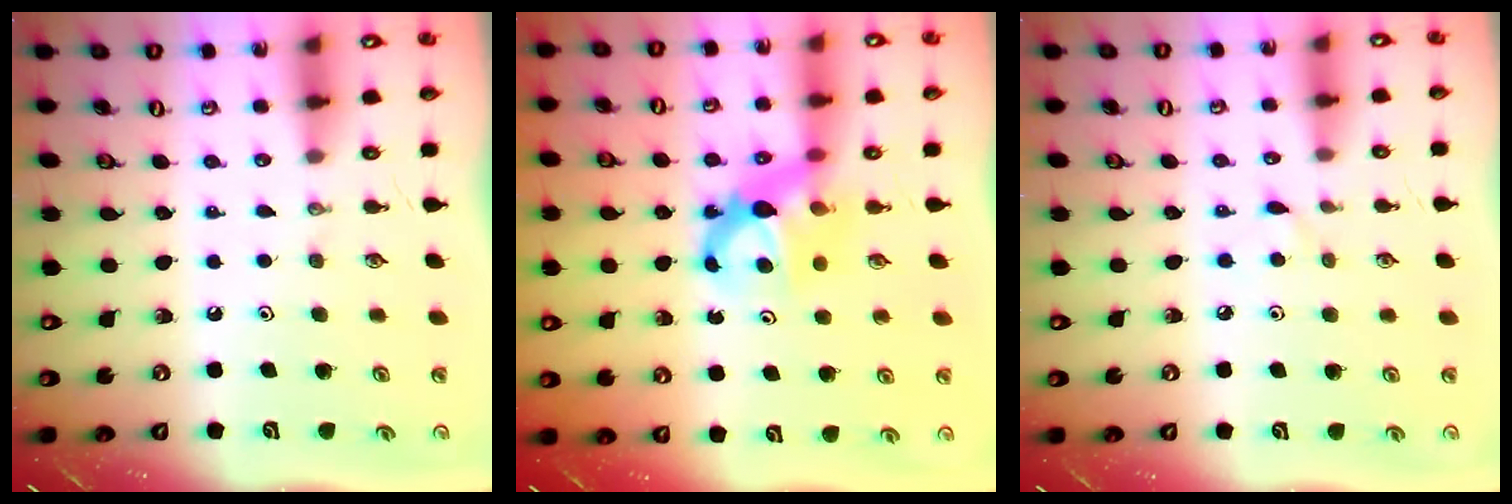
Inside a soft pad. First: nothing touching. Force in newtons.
{"total": 7.2, "press": 7.2, "slide": 0.3}
{"total": 3.7, "press": 3.7, "slide": 0.5}